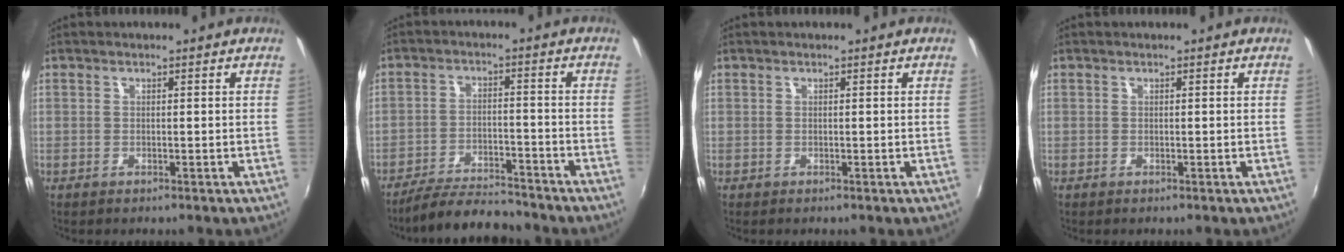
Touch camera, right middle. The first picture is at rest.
{"total": 9.8, "force": [-9.1, 1.8, 3.1], "torque": [-0.084, -0.002, -0.145]}
{"total": 0.0}
{"total": 0.0}